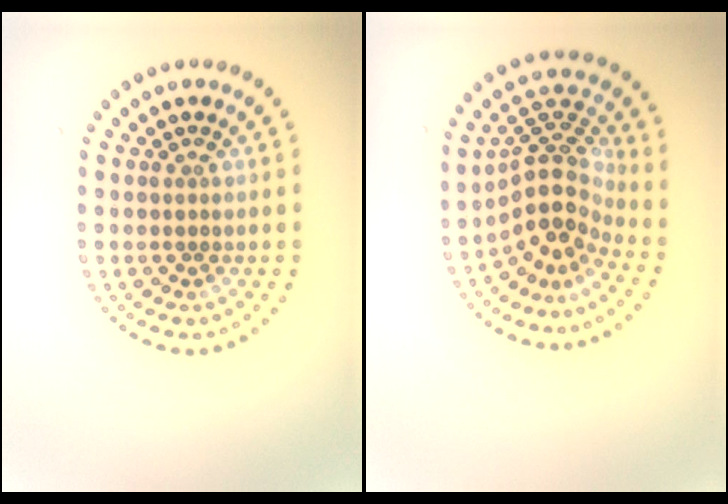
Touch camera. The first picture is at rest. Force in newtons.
{"total": 5.1, "press": 3.7, "slide": 3.5}